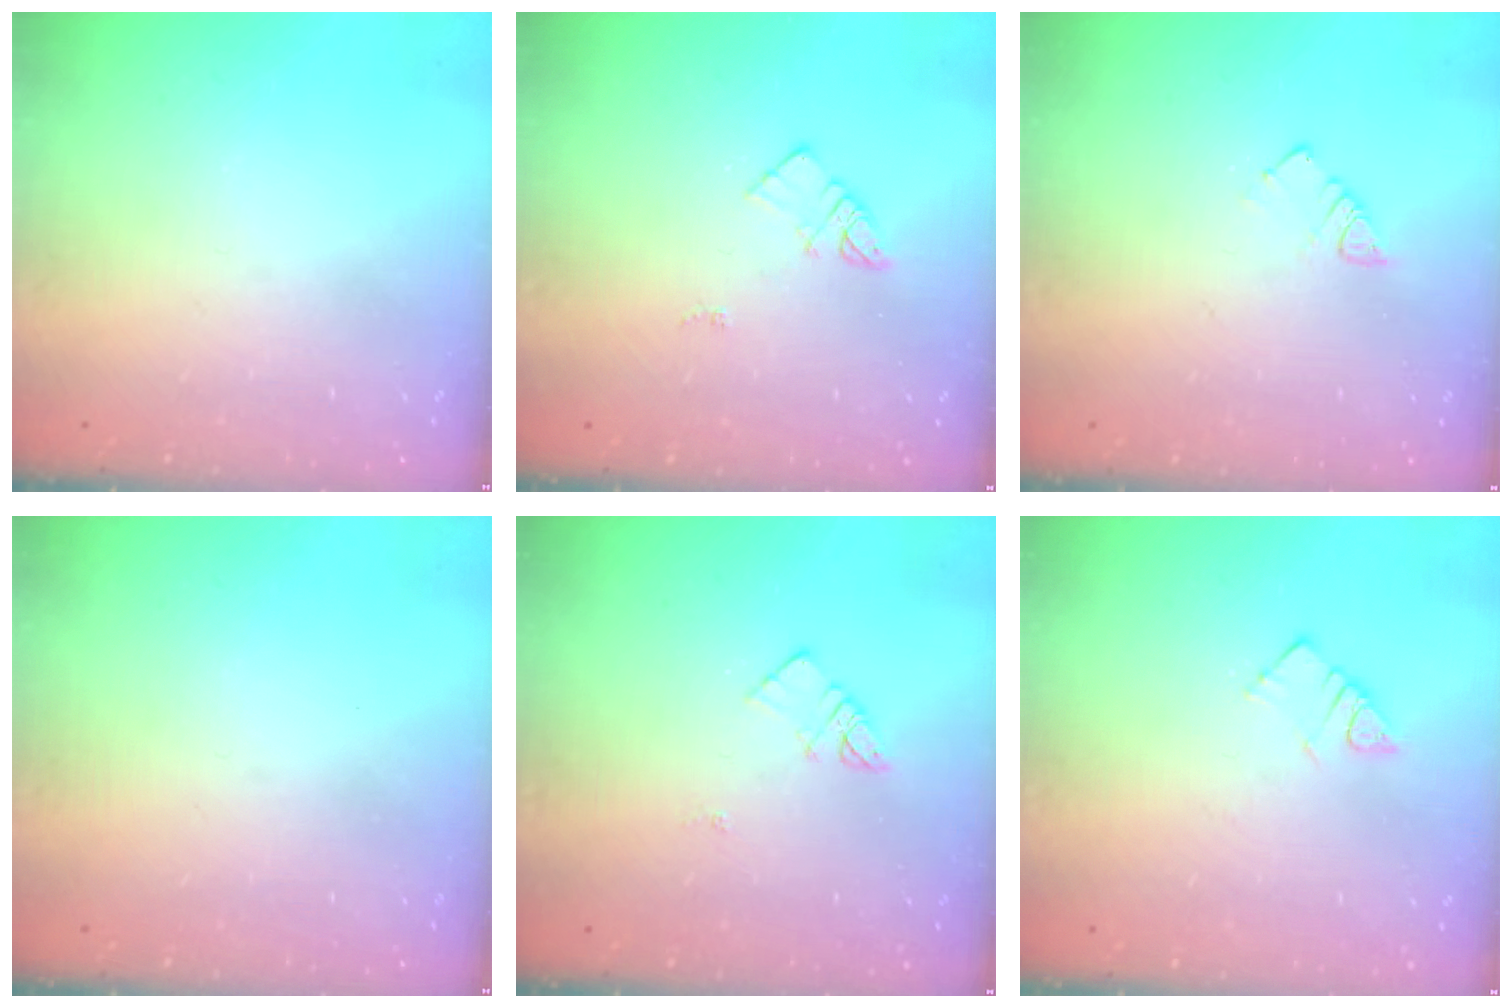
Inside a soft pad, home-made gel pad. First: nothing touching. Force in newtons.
{"total": 3.9, "press": 3.9, "slide": 0.3}
{"total": 3.1, "press": 3.1, "slide": 0.3}
{"total": 0.0}
{"total": 3.1, "press": 3.1, "slide": 0.3}
{"total": 3.6, "press": 3.5, "slide": 0.3}